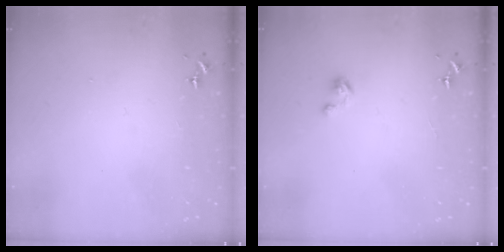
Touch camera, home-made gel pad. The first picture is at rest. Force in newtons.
{"total": 3.1, "press": 3.1, "slide": 0.3}